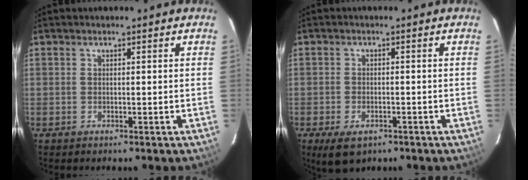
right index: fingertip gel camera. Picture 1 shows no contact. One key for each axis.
{"total": 5.7, "fx": -3.3, "fy": 3.1, "fz": 3.4, "tx": -0.078, "ty": -0.020, "tz": -0.055}